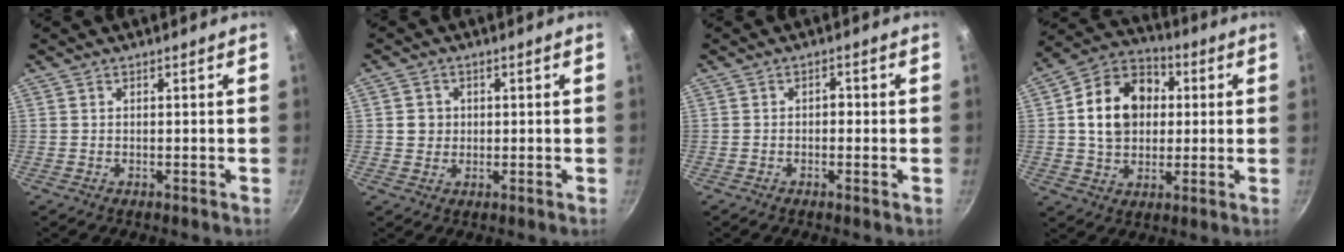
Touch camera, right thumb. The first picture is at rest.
{"total": 3.3, "force": [0.3, 3.1, 1.1], "torque": [-0.001, 0.006, 0.003]}
{"total": 1.8, "force": [-0.2, 1.1, 1.4], "torque": [-0.024, 0.007, -0.006]}
{"total": 15.3, "force": [2.1, 11.9, 9.4], "torque": [-0.130, 0.025, 0.025]}